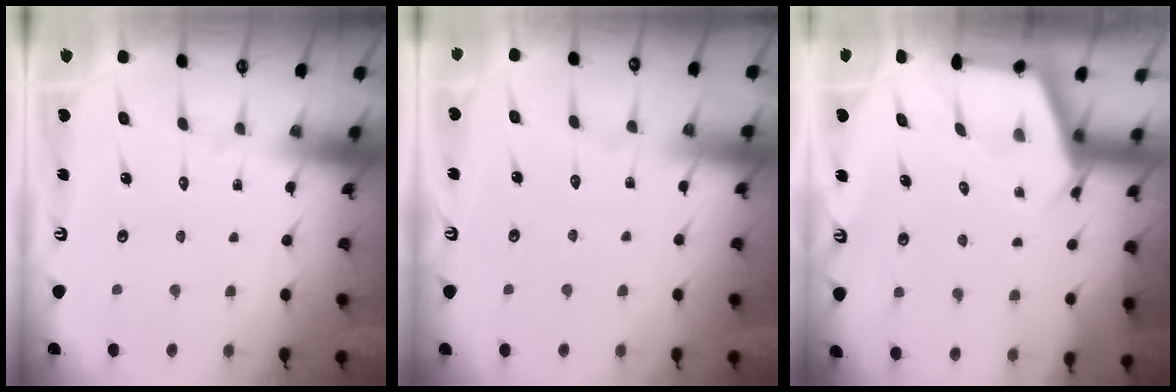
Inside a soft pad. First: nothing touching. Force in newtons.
{"total": 2.5, "press": 2.5, "slide": 0.5}
{"total": 2.9, "press": 2.8, "slide": 0.3}